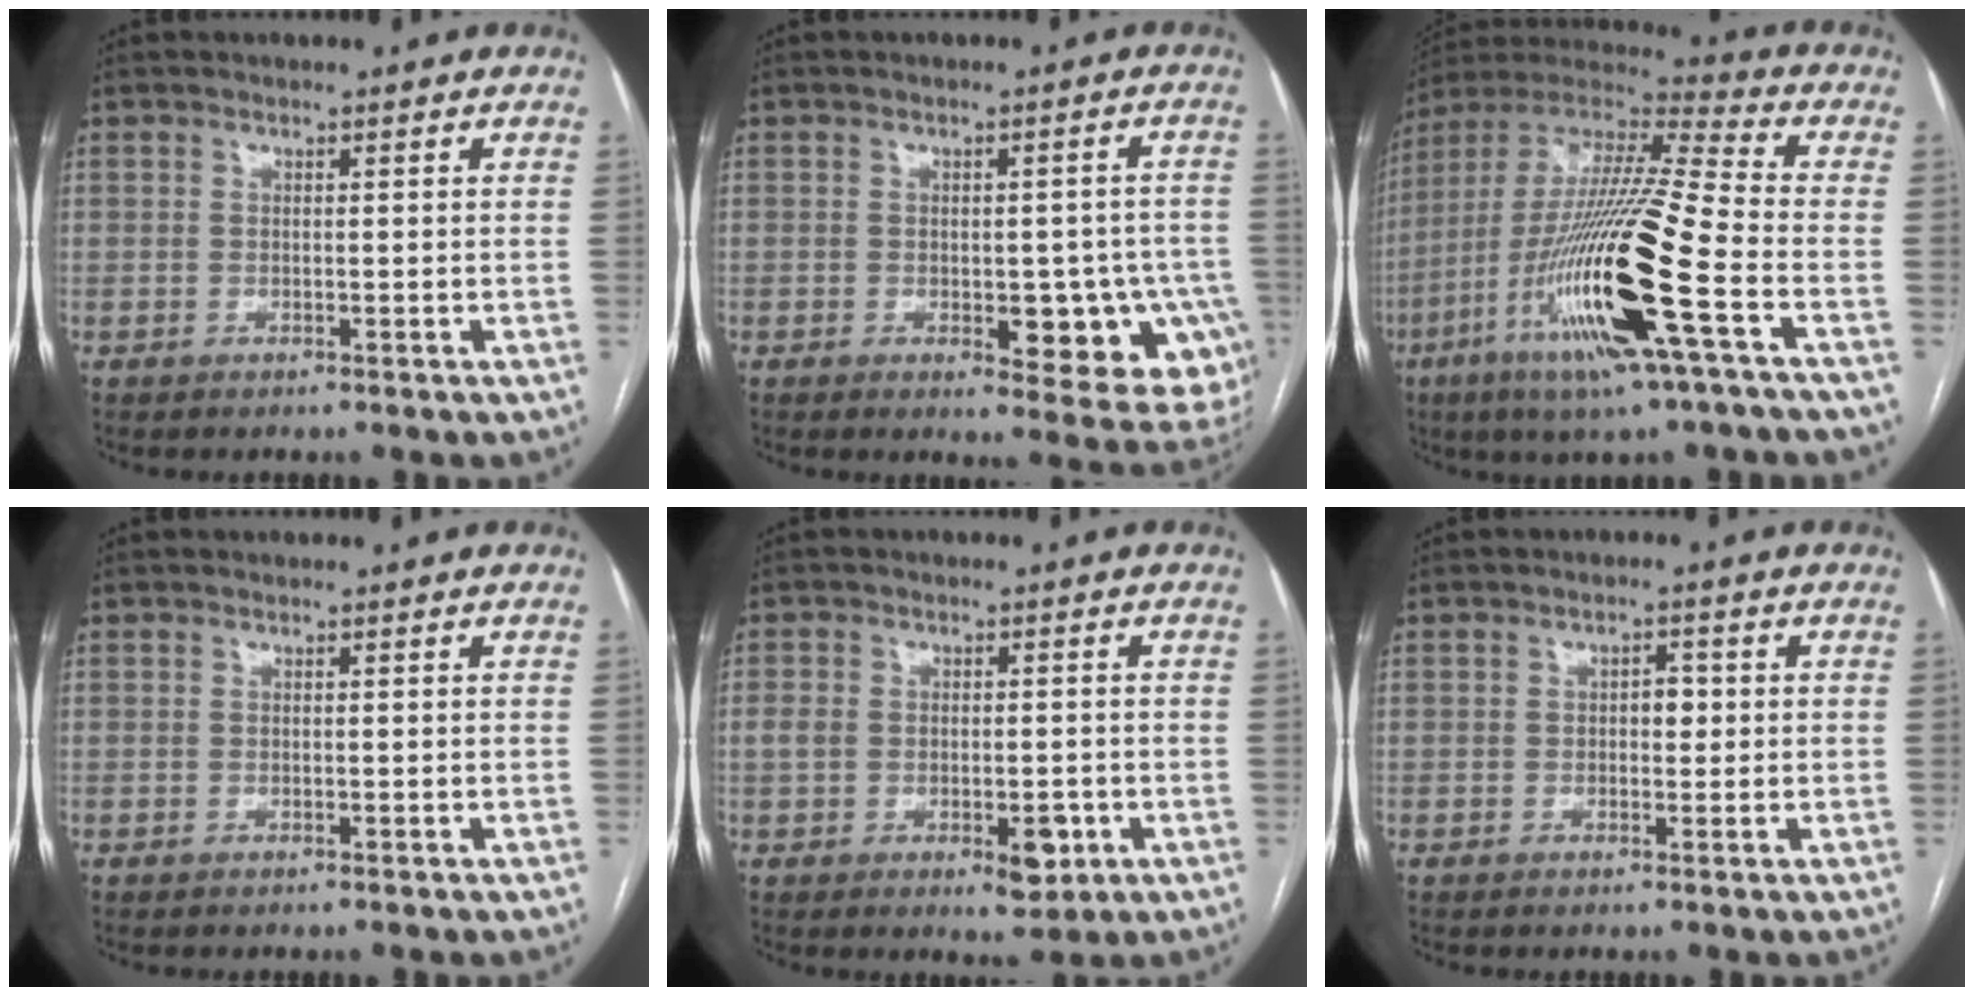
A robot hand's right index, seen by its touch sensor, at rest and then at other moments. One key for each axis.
{"total": 12.4, "fx": -4.0, "fy": 5.5, "fz": 10.5, "tx": -0.076, "ty": 0.016, "tz": -0.038}
{"total": 23.2, "fx": -7.8, "fy": 0.9, "fz": 21.8, "tx": -0.445, "ty": -0.030, "tz": -0.152}
{"total": 0.0}
{"total": 6.4, "fx": -1.8, "fy": 3.6, "fz": 5.0, "tx": -0.072, "ty": 0.009, "tz": -0.016}
{"total": 2.4, "fx": 0.1, "fy": 1.4, "fz": 1.9, "tx": -0.025, "ty": 0.008, "tz": 0.001}